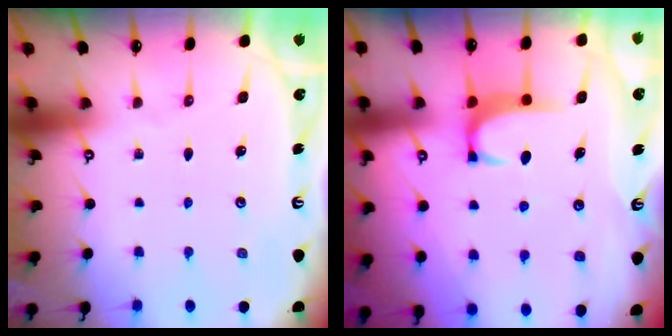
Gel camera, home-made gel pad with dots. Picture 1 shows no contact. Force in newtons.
{"total": 1.9, "press": 1.8, "slide": 0.5}